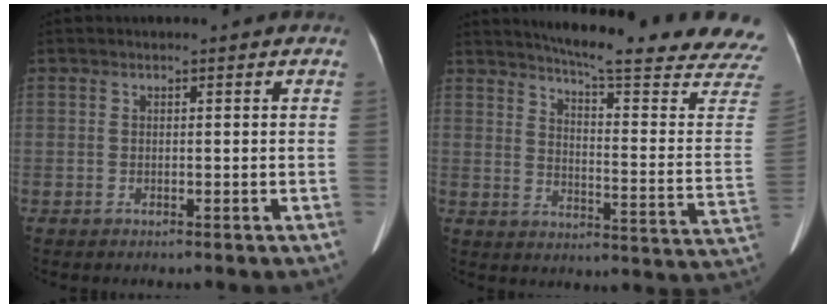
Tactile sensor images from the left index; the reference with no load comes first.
{"total": 24.4, "force": [22.1, -0.6, 10.3], "torque": [-0.148, -0.111, 0.264]}